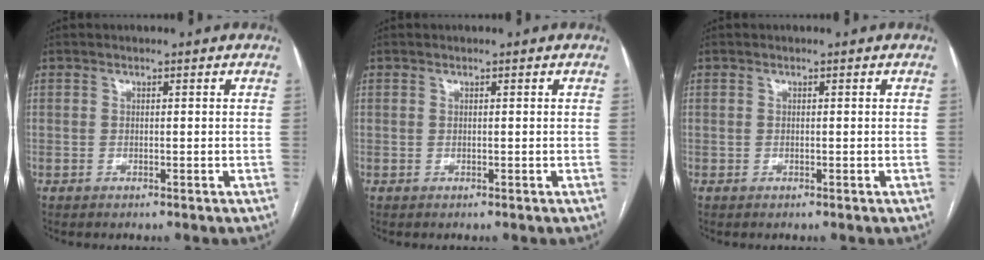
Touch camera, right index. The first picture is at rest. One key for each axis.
{"total": 0.0}
{"total": 0.0}